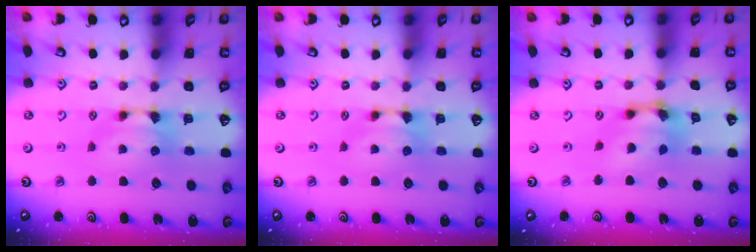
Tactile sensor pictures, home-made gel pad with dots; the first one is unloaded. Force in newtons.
{"total": 0.0}
{"total": 6.0, "press": 5.6, "slide": 2.2}